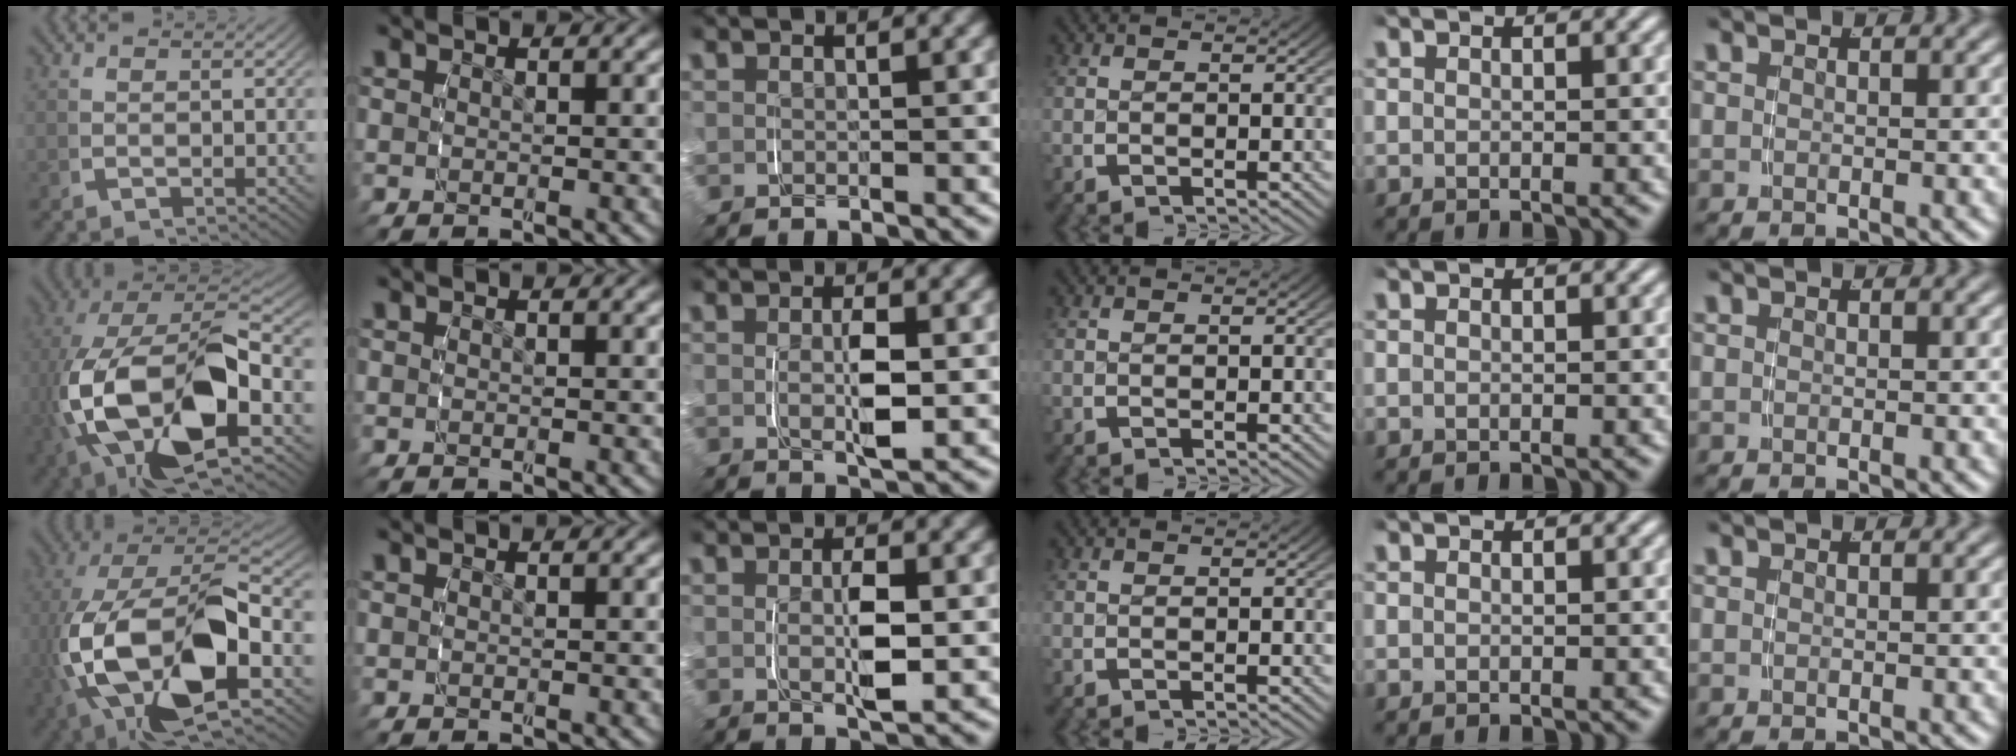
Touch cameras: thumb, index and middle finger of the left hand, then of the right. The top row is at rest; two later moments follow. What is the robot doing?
{"motion": "grasp_and_lifting", "object": "jar lid"}